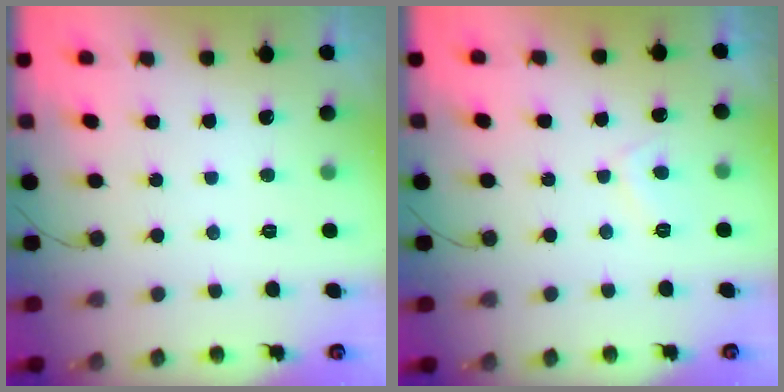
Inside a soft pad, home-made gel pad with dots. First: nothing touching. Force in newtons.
{"total": 4.0, "press": 3.9, "slide": 0.7}